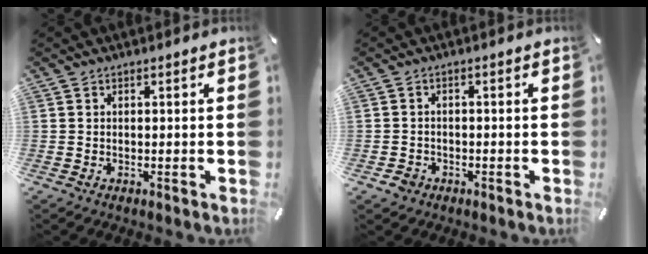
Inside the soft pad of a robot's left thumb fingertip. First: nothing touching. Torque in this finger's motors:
{"motor_torque": [-0.02, 0.77, 0.01, 0.17, -0.01]}